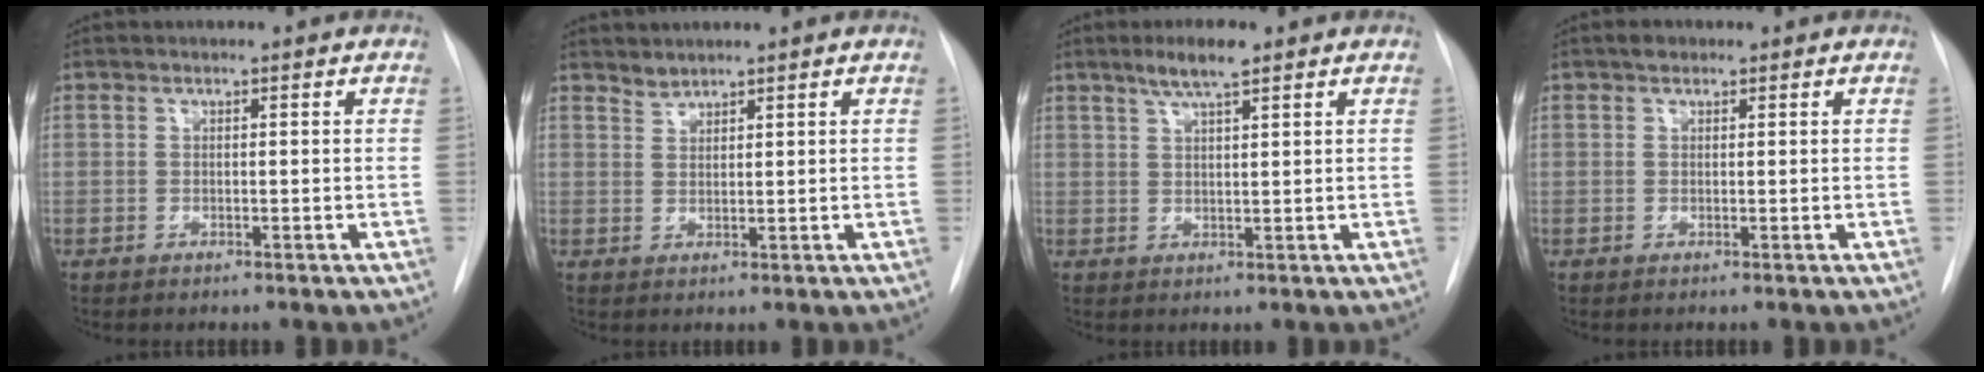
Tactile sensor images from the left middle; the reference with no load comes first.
{"total": 1.5, "force": [1.5, 0.1, -0.1], "torque": [0.003, -0.001, 0.031]}
{"total": 4.4, "force": [3.0, 0.3, 3.1], "torque": [-0.061, 0.003, 0.055]}
{"total": 1.1, "force": [0.8, 0.6, 0.4], "torque": [-0.010, 0.006, 0.011]}